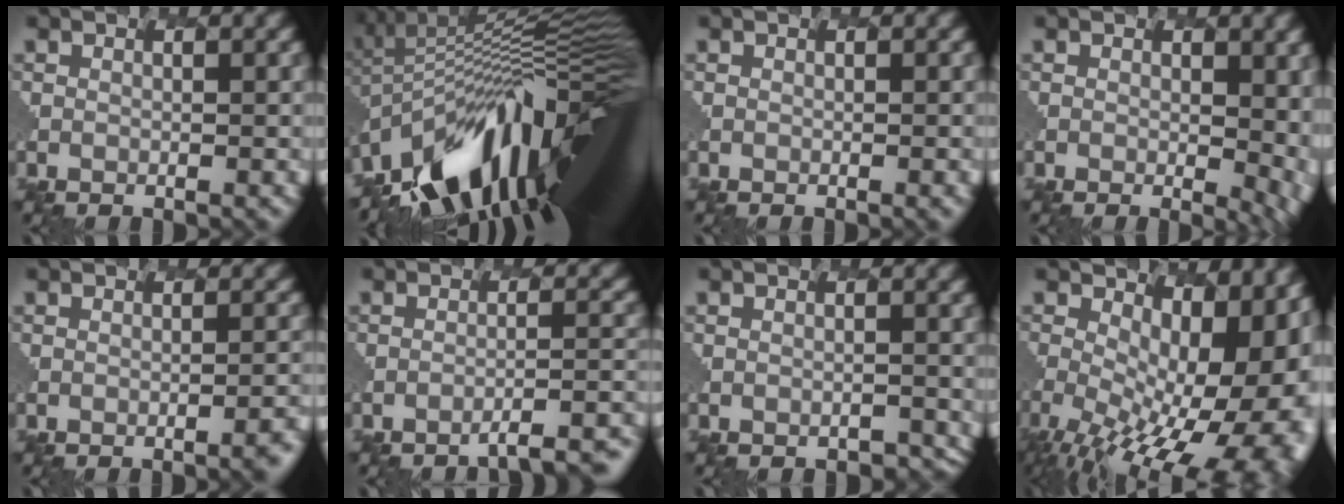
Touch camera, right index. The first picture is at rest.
{"total": 14.1, "force": [-5.4, 6.9, 11.0], "torque": [-0.181, 0.009, -0.102]}
{"total": 1.5, "force": [-0.2, 0.7, 1.4], "torque": [-0.003, 0.005, -0.008]}
{"total": 5.8, "force": [-0.3, 2.8, 5.1], "torque": [-0.042, -0.008, -0.002]}
{"total": 3.4, "force": [-1.2, 1.4, 2.9], "torque": [-0.021, -0.005, -0.007]}
{"total": 5.8, "force": [-4.8, 1.0, 3.0], "torque": [-0.029, 0.014, -0.060]}
{"total": 1.6, "force": [-1.3, 0.7, 0.6], "torque": [-0.008, -0.001, -0.004]}
{"total": 17.1, "force": [-3.4, 8.7, 14.4], "torque": [-0.171, -0.018, -0.023]}